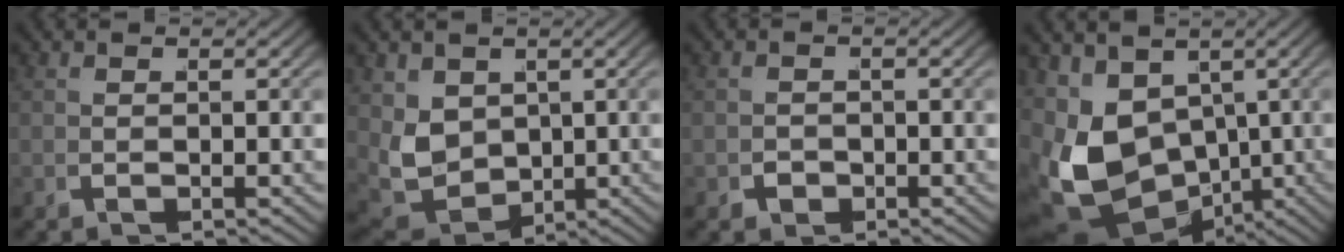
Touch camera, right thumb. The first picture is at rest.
{"total": 7.5, "force": [-0.1, 5.9, 4.6], "torque": [-0.132, -0.049, 0.022]}
{"total": 1.0, "force": [-0.6, 0.7, 0.3], "torque": [-0.003, -0.005, -0.011]}
{"total": 12.1, "force": [-2.5, 8.9, 7.7], "torque": [-0.192, -0.075, -0.009]}